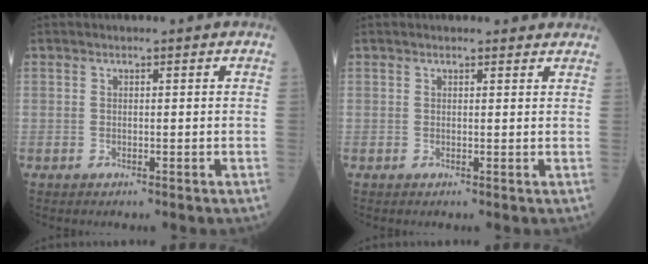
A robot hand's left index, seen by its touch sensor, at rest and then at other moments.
{"total": 3.9, "force": [3.6, 1.1, 1.1], "torque": [-0.008, 0.014, 0.033]}